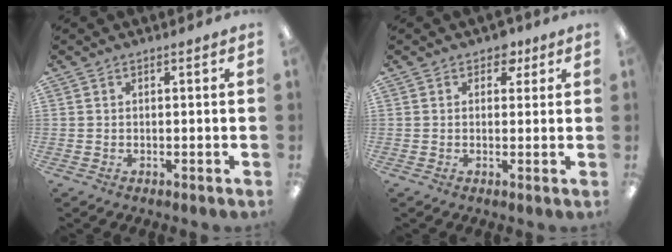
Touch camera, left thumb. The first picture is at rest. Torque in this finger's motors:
{"motor_torque": [0.26, 0.11, 0.48, -0.18, 0.04]}